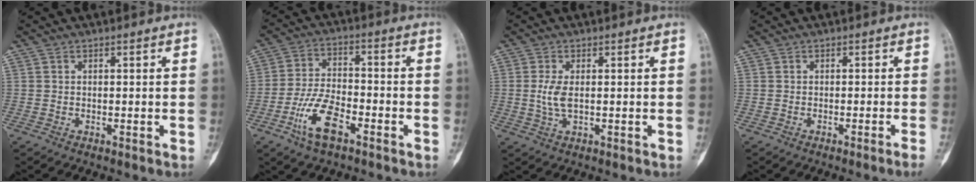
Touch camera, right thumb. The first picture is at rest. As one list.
[{"total": 10.3, "force": [-5.1, 4.6, 7.6], "torque": [-0.151, 0.025, -0.095]}, {"total": 3.8, "force": [0.2, 1.5, 3.4], "torque": [-0.083, -0.005, 0.008]}, {"total": 2.2, "force": [-1.5, -0.7, 1.4], "torque": [-0.028, 0.010, -0.016]}]